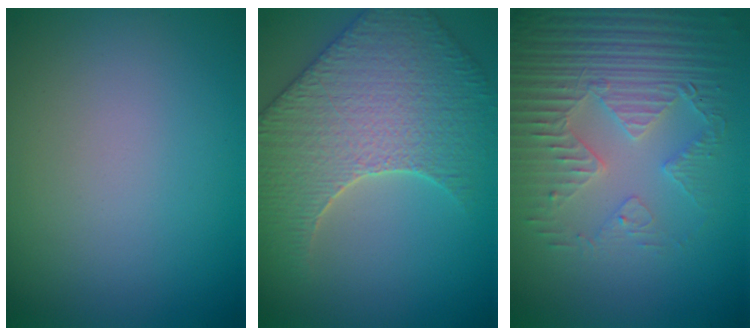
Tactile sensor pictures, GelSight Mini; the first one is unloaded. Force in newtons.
{"total": 6.2, "press": 5.6, "slide": 2.7}
{"total": 4.4, "press": 4.3, "slide": 0.7}